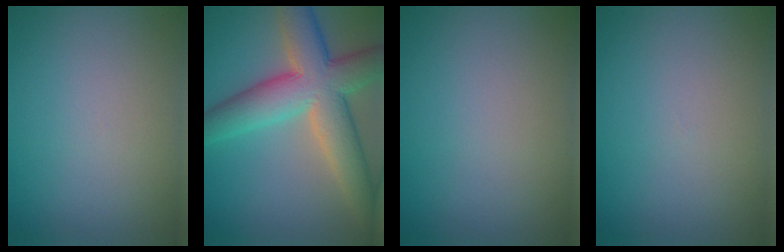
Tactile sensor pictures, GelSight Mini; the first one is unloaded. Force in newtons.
{"total": 9.9, "press": 9.9, "slide": 0.6}
{"total": 0.0}
{"total": 0.0}